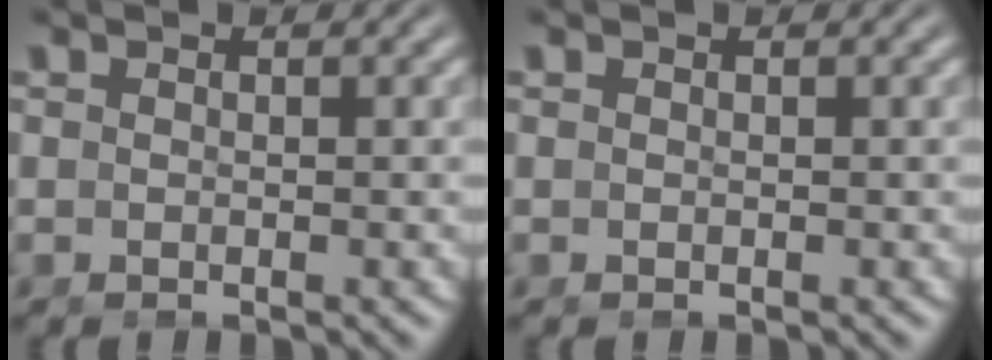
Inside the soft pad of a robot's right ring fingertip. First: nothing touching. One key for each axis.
{"total": 0.0}